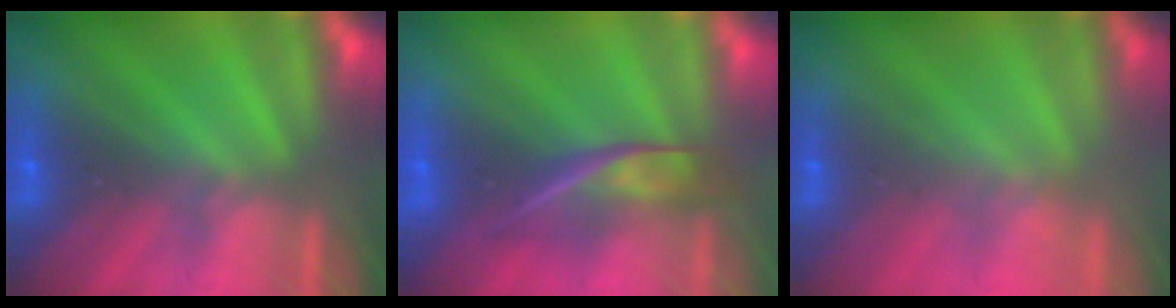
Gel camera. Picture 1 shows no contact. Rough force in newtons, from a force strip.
{"total": 2.4}
{"total": 2.0}